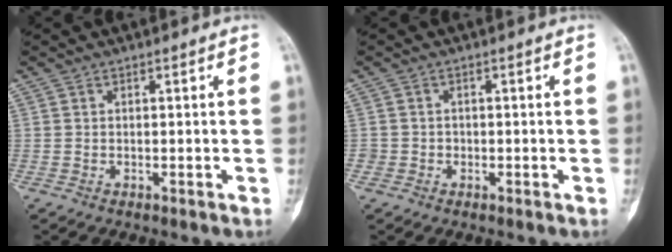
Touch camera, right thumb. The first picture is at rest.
{"total": 1.5, "force": [-0.4, 1.4, 0.0], "torque": [0.013, 0.009, -0.010]}